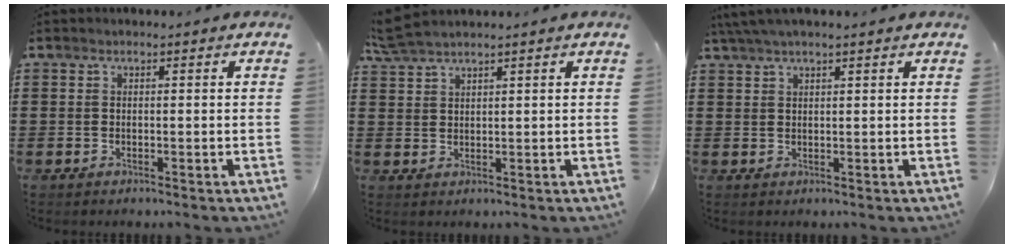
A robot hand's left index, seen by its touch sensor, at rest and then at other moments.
{"total": 3.1, "force": [2.9, 0.0, 1.2], "torque": [-0.032, 0.000, 0.055]}
{"total": 2.5, "force": [2.0, 0.1, 1.6], "torque": [-0.034, 0.003, 0.037]}